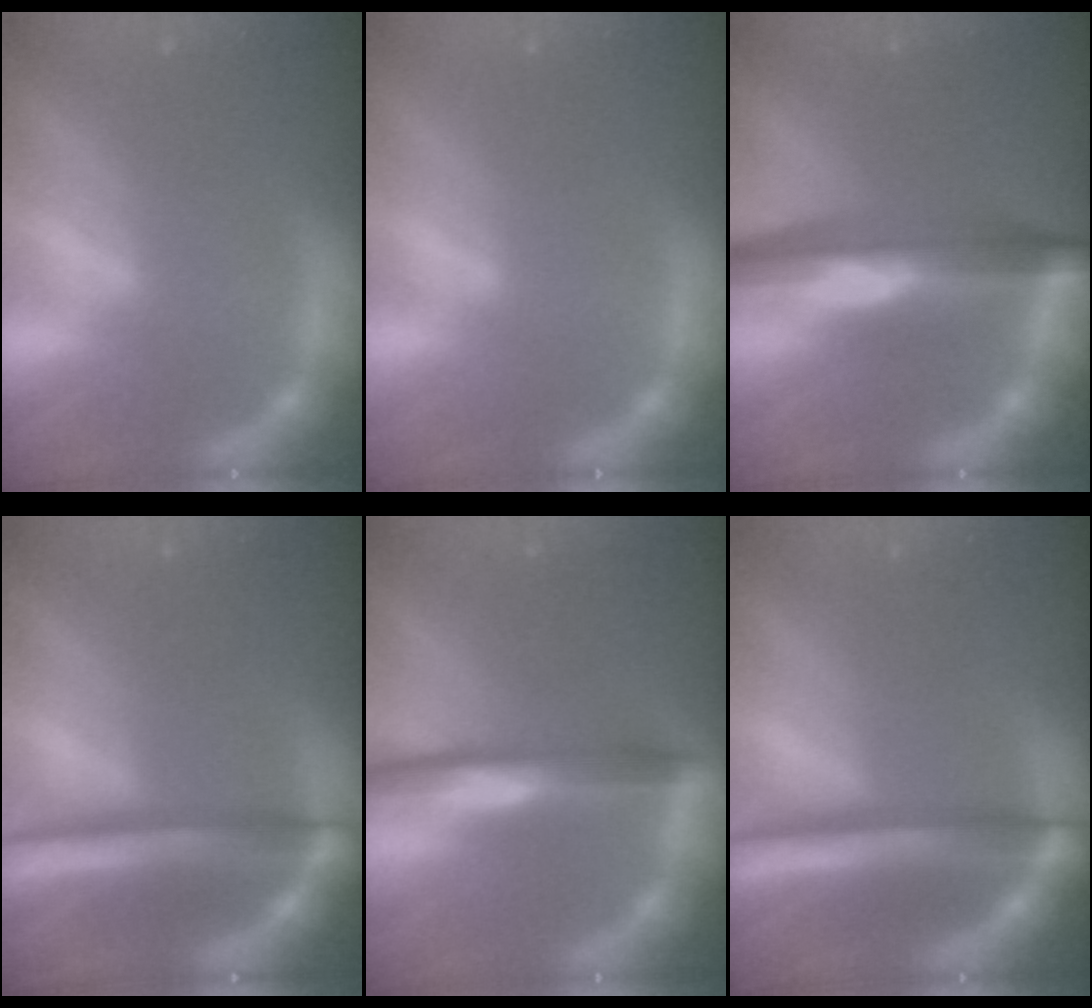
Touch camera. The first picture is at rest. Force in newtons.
{"total": 0.0}
{"total": 8.6}
{"total": 6.0}
{"total": 5.0}
{"total": 6.5}